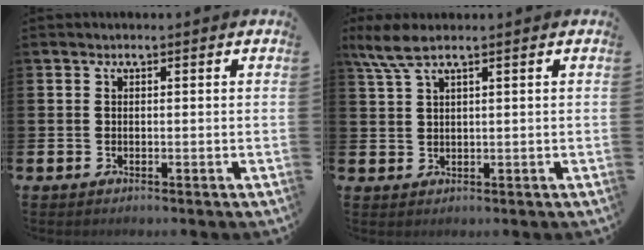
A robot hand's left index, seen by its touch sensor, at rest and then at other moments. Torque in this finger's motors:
{"motor_torque": [-0.08, -0.06, 0.43, 0.14]}